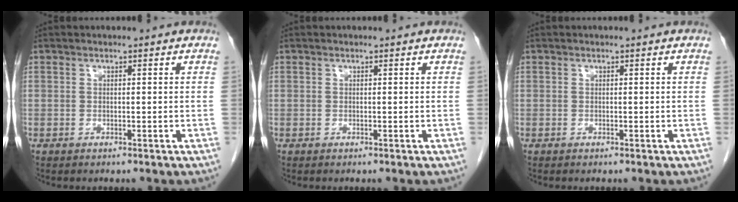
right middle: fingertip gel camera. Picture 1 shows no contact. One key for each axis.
{"total": 0.0}
{"total": 0.0}